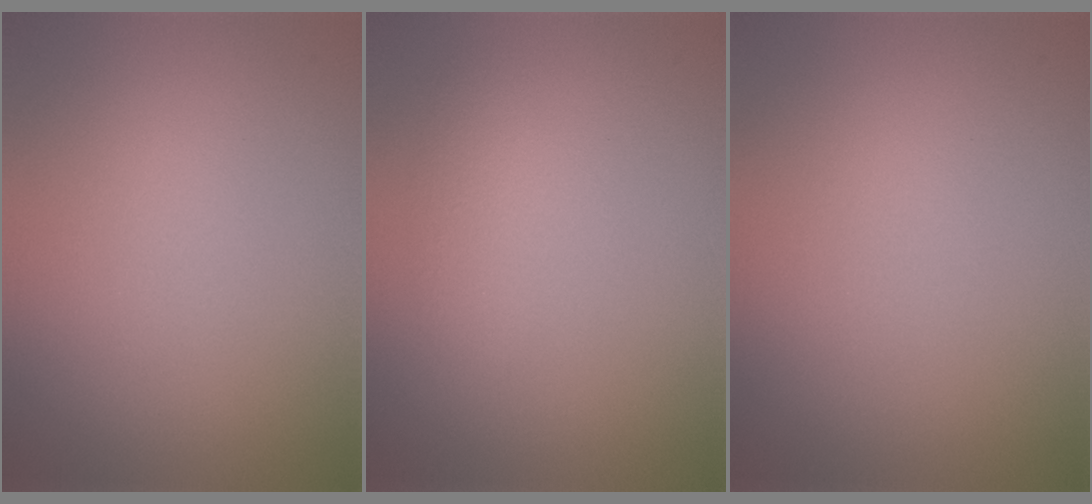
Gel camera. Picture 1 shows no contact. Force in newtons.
{"total": 1.5, "press": 1.5, "slide": 0.1}
{"total": 0.0}